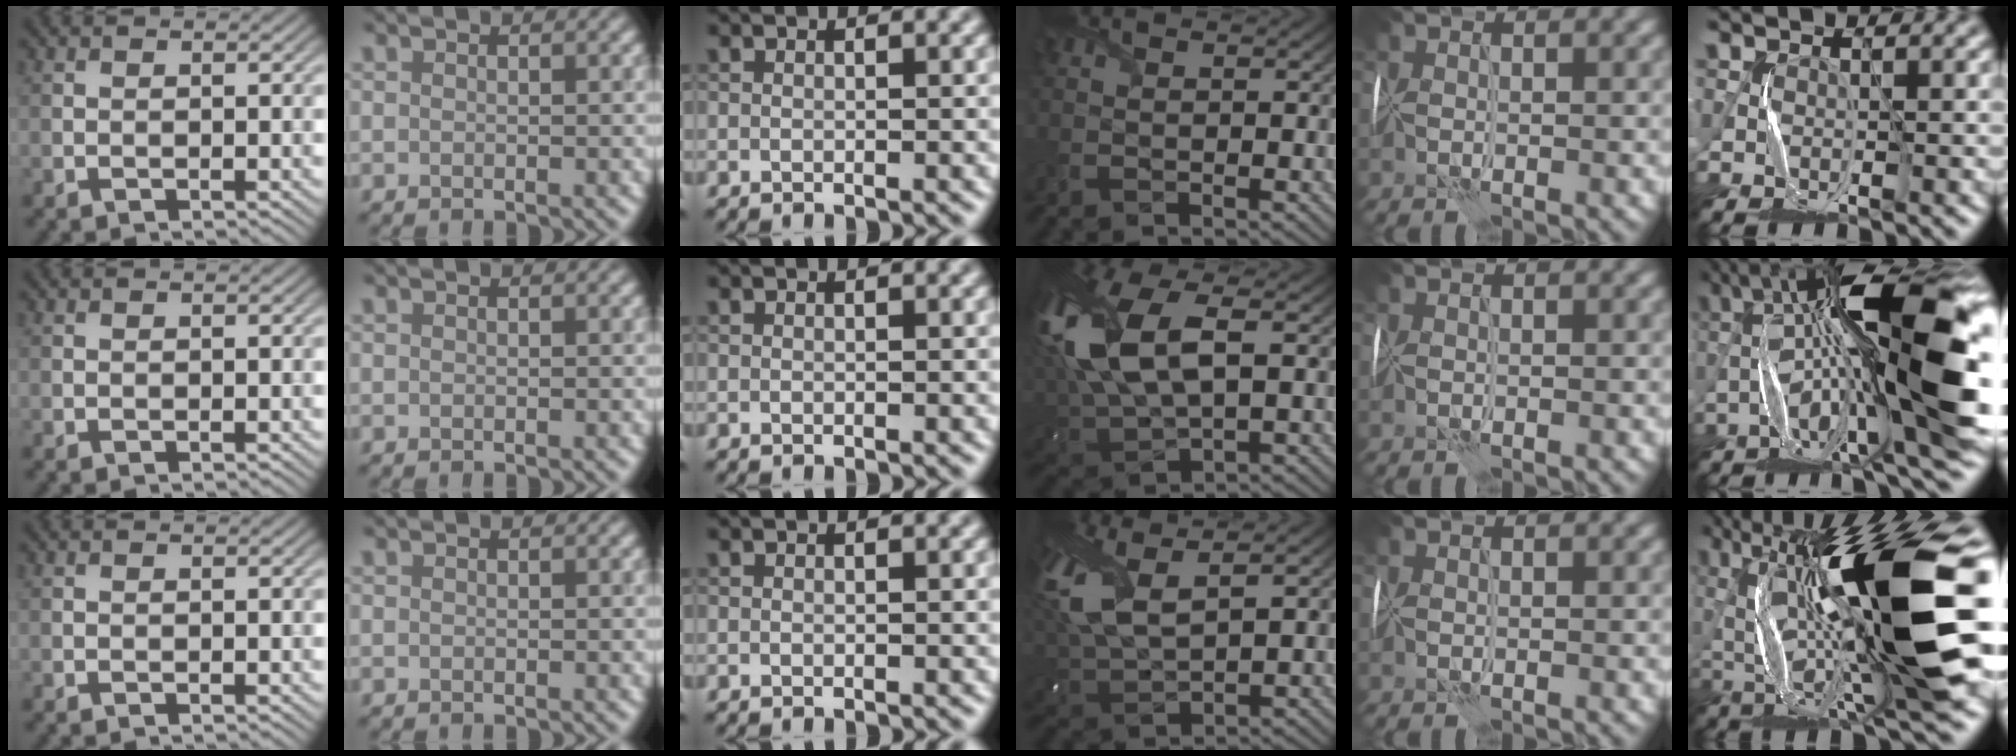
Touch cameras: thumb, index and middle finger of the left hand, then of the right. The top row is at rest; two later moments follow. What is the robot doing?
{"motion": "wrap", "object": "plastic wrap"}